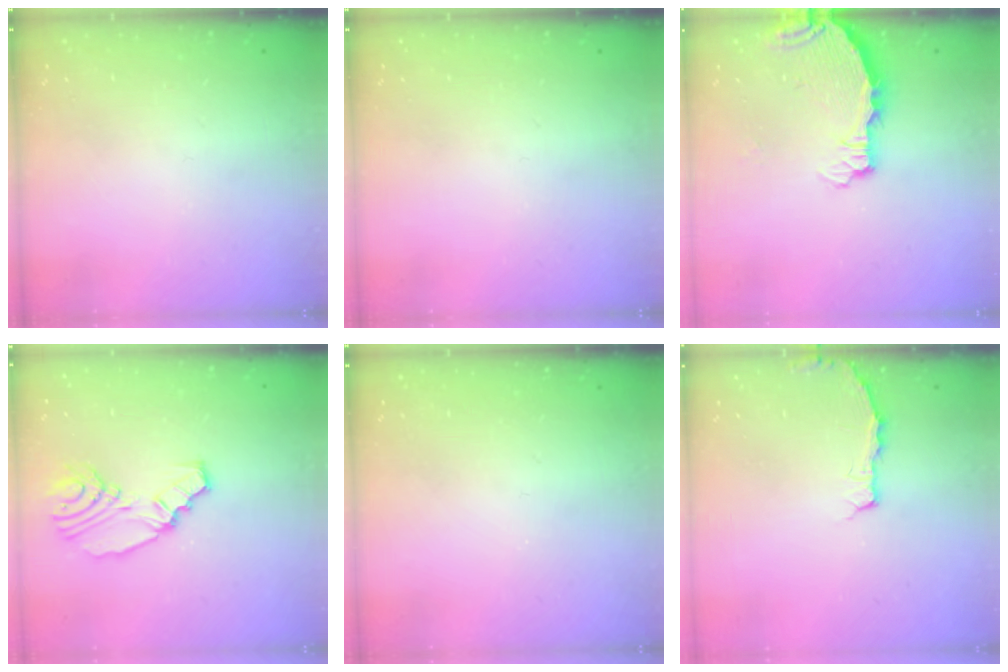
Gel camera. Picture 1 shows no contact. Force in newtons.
{"total": 0.0}
{"total": 3.7, "press": 3.7, "slide": 0.4}
{"total": 10.6, "press": 10.0, "slide": 3.5}
{"total": 0.0}
{"total": 2.9, "press": 2.9, "slide": 0.5}